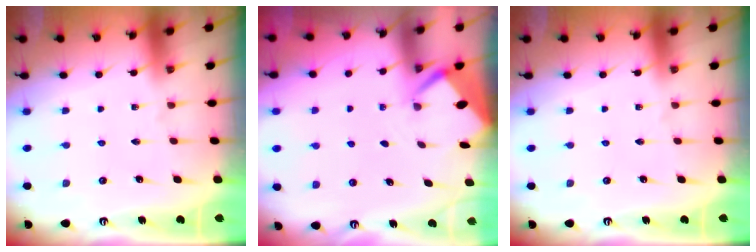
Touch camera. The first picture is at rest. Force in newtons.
{"total": 2.6, "press": 2.6, "slide": 0.1}
{"total": 0.0}